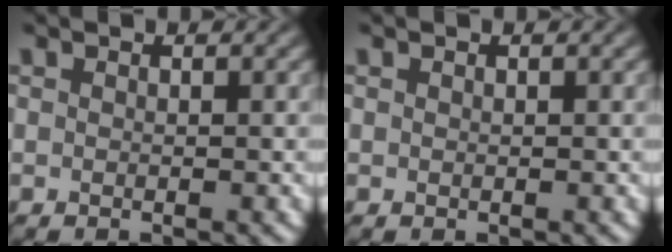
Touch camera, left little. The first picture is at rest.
{"total": 0.0}